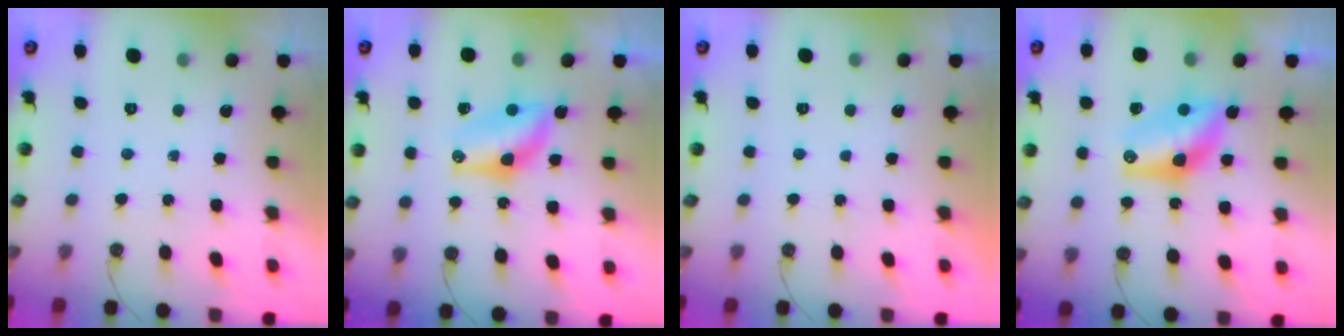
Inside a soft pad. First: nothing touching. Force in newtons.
{"total": 7.2, "press": 7.1, "slide": 1.2}
{"total": 0.0}
{"total": 10.4, "press": 10.4, "slide": 0.6}